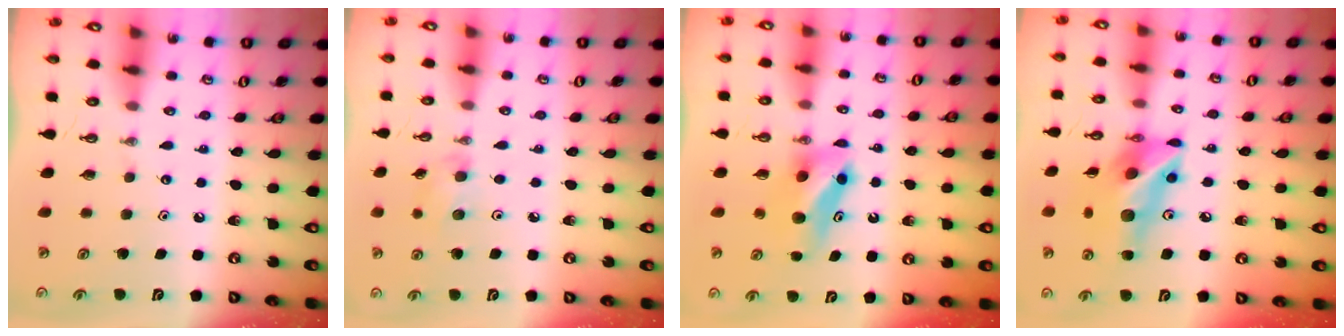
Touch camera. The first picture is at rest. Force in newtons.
{"total": 5.6, "press": 5.3, "slide": 2.0}
{"total": 7.8, "press": 7.4, "slide": 2.5}
{"total": 14.8, "press": 14.5, "slide": 3.1}